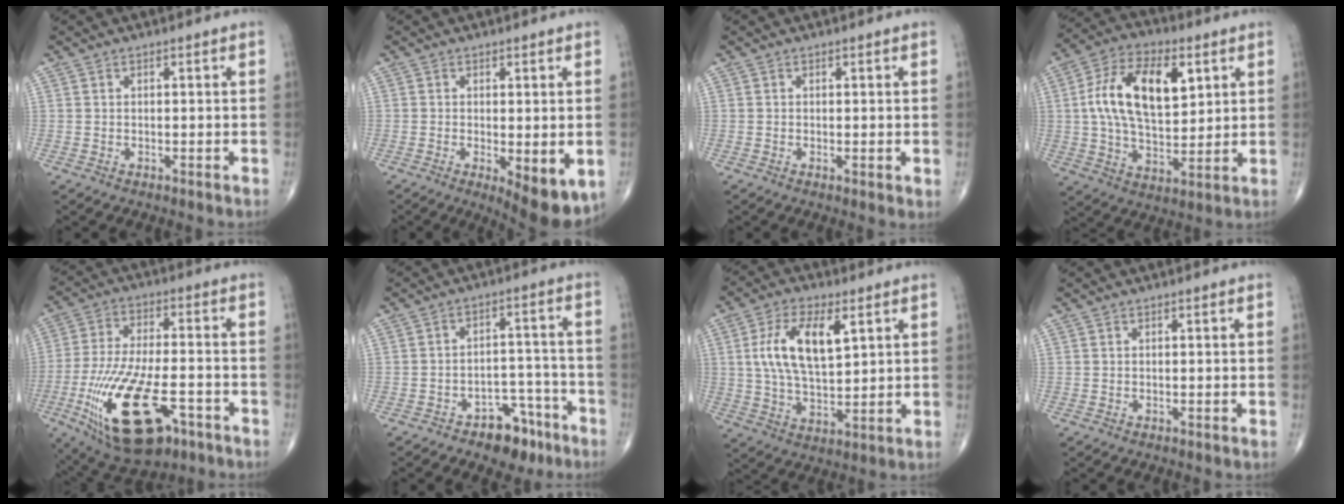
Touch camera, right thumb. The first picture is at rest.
{"total": 8.2, "force": [-2.5, 2.7, 7.4], "torque": [-0.099, -0.022, -0.033]}
{"total": 1.2, "force": [-0.2, 0.3, 1.1], "torque": [-0.021, -0.007, -0.007]}
{"total": 17.6, "force": [4.3, 9.6, 14.1], "torque": [-0.232, 0.001, 0.075]}
{"total": 21.9, "force": [-9.2, 9.4, 17.5], "torque": [-0.369, 0.008, -0.146]}
{"total": 8.6, "force": [-5.9, 4.9, 4.0], "torque": [-0.017, 0.055, -0.086]}
{"total": 12.7, "force": [3.7, 5.9, 10.7], "torque": [-0.196, -0.011, 0.071]}
{"total": 0.0}